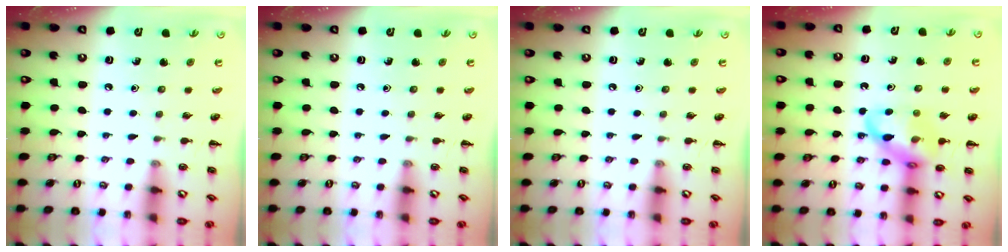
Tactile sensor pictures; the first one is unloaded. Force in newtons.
{"total": 0.0}
{"total": 0.0}
{"total": 16.0, "press": 15.7, "slide": 2.8}